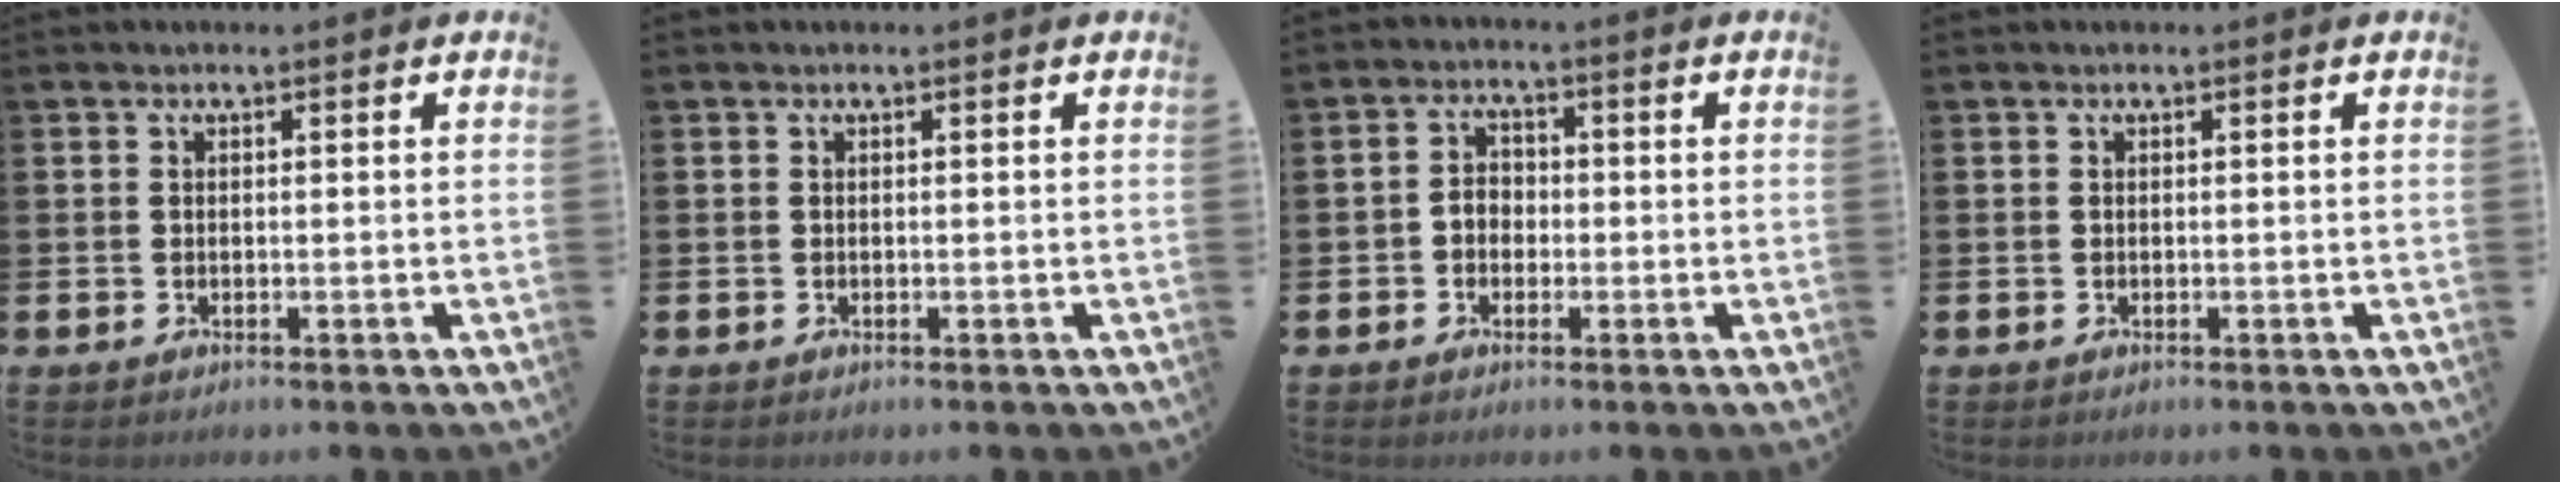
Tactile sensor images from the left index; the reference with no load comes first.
{"total": 0.0}
{"total": 2.5, "force": [-0.9, 2.1, 1.1], "torque": [-0.022, 0.008, -0.022]}
{"total": 0.0}